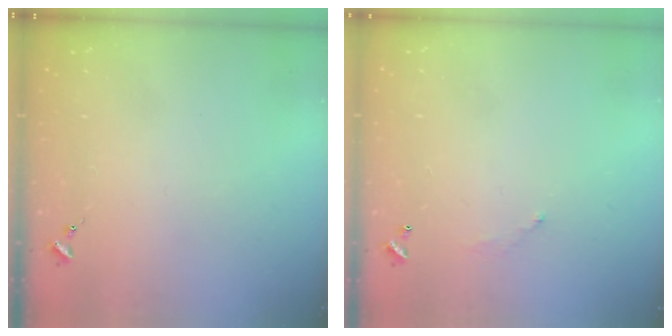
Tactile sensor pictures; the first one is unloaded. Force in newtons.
{"total": 5.2, "press": 5.2, "slide": 0.3}